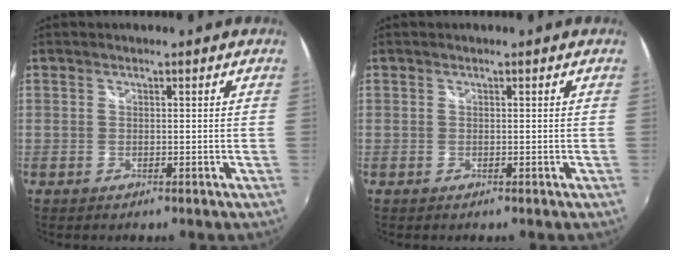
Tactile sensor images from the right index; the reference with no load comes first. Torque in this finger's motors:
{"motor_torque": [0.22, 0.22, 0.00, 0.00]}